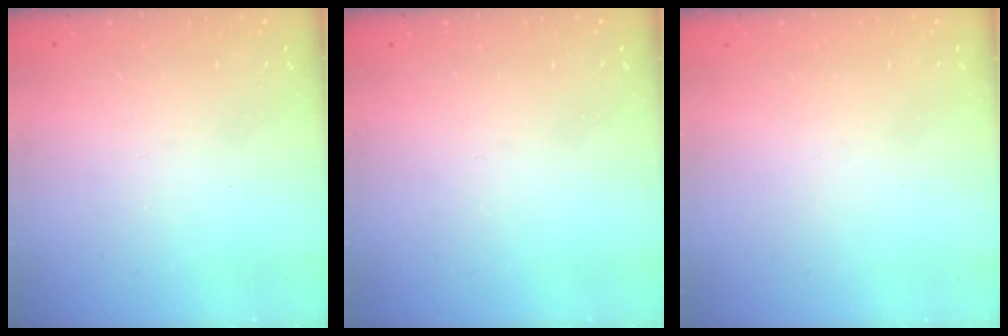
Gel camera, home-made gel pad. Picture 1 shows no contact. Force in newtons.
{"total": 0.0}
{"total": 1.7, "press": 1.7, "slide": 0.1}